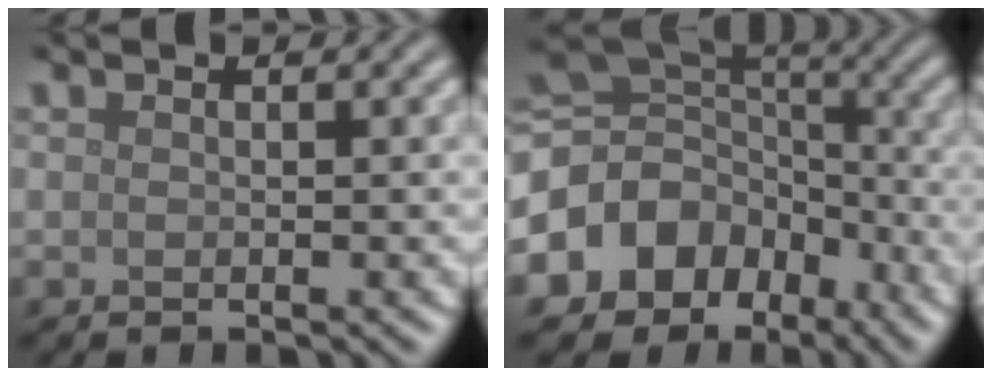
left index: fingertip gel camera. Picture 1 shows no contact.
{"total": 13.1, "force": [-6.5, 10.5, 4.5], "torque": [-0.124, -0.006, -0.112]}